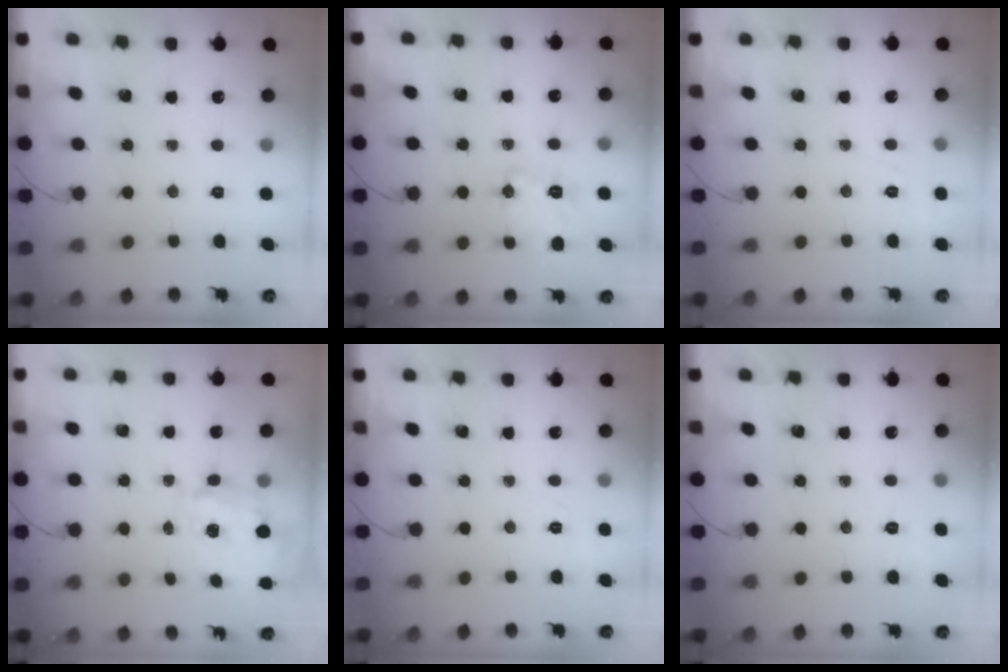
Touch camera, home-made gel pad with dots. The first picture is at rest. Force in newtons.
{"total": 8.7, "press": 8.7, "slide": 1.0}
{"total": 1.9, "press": 0.3, "slide": 1.9}
{"total": 3.8, "press": 3.7, "slide": 0.7}
{"total": 1.7, "press": 0.2, "slide": 1.7}
{"total": 2.1, "press": 1.2, "slide": 1.8}